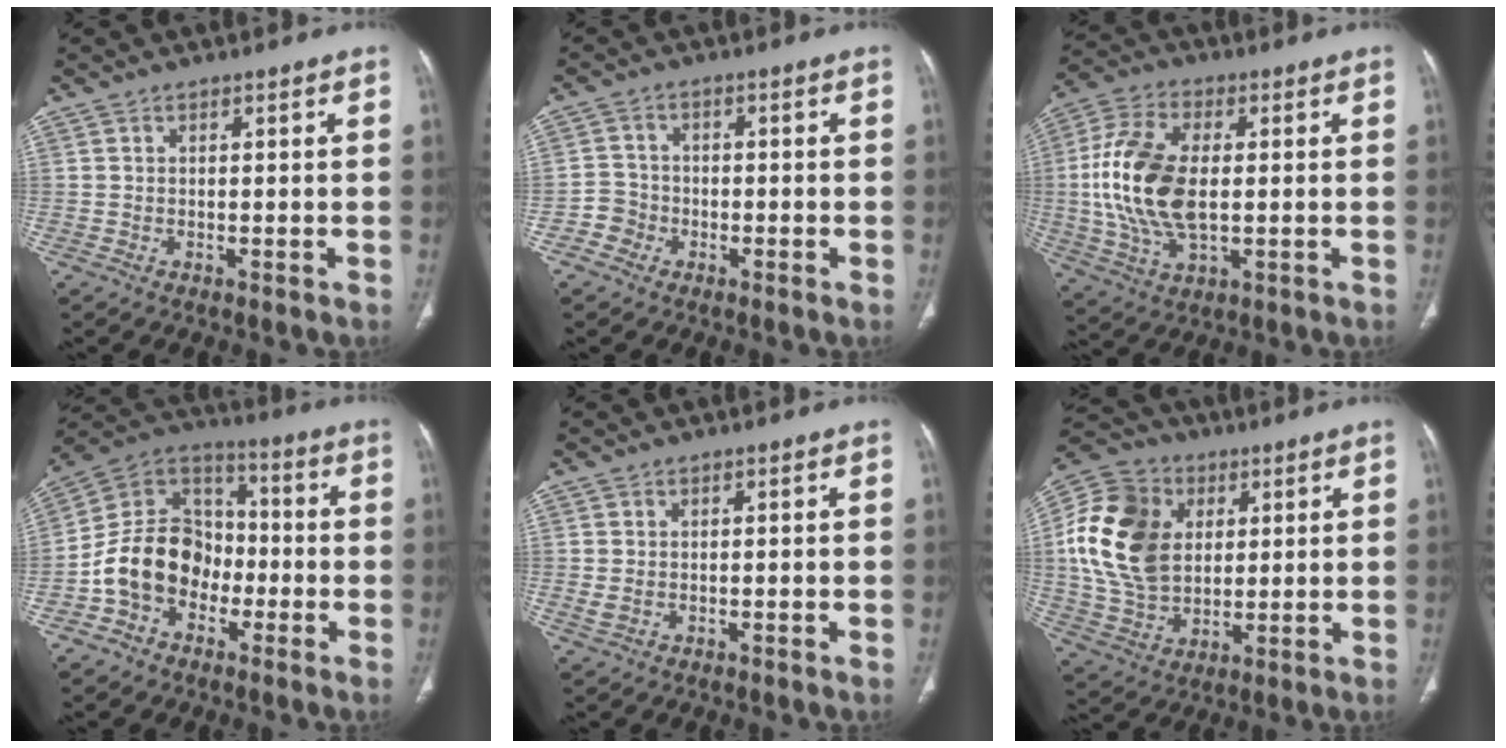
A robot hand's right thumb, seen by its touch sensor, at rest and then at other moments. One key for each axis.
{"total": 3.5, "fx": -1.6, "fy": 3.1, "fz": -0.2, "tx": 0.022, "ty": 0.016, "tz": -0.041}
{"total": 16.4, "fx": 0.3, "fy": 9.0, "fz": 13.8, "tx": -0.290, "ty": 0.004, "tz": 0.007}
{"total": 14.8, "fx": -4.3, "fy": 11.8, "fz": 7.8, "tx": -0.108, "ty": 0.059, "tz": -0.086}
{"total": 1.3, "fx": 0.1, "fy": 1.2, "fz": 0.7, "tx": -0.018, "ty": -0.001, "tz": 0.005}
{"total": 19.4, "fx": 3.9, "fy": 14.3, "fz": 12.5, "tx": -0.233, "ty": 0.001, "tz": 0.073}